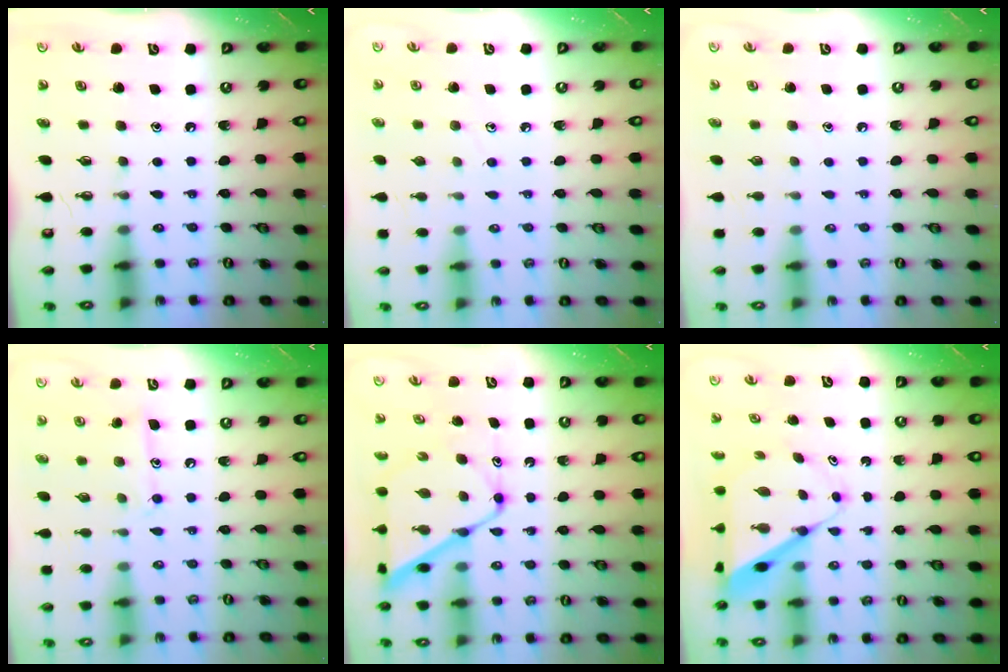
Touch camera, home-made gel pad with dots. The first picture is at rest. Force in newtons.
{"total": 4.4, "press": 4.3, "slide": 0.5}
{"total": 3.3, "press": 3.3, "slide": 0.3}
{"total": 9.4, "press": 9.4, "slide": 0.7}
{"total": 12.8, "press": 12.8, "slide": 0.9}
{"total": 9.7, "press": 9.7, "slide": 0.9}